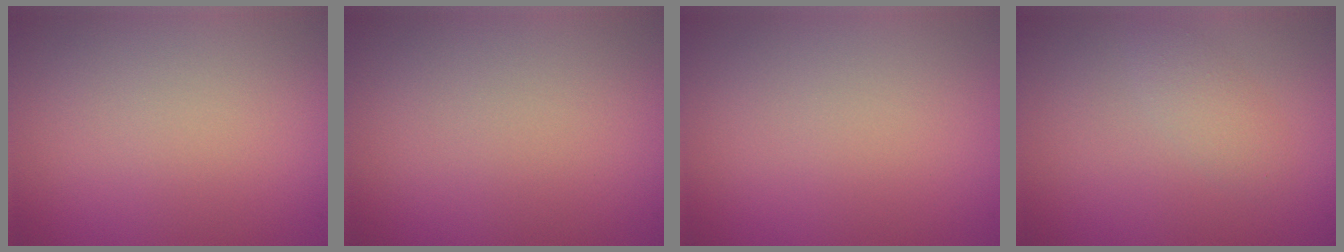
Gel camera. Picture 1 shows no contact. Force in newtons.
{"total": 0.0}
{"total": 0.0}
{"total": 1.6, "press": 1.6, "slide": 0.1}